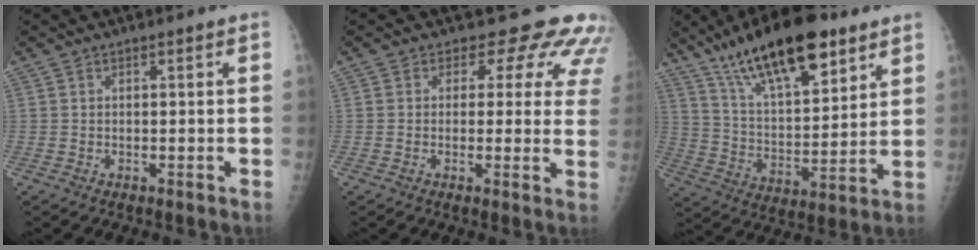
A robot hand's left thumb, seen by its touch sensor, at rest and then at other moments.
{"total": 11.5, "force": [9.2, 6.0, 3.4], "torque": [0.019, -0.040, 0.075]}
{"total": 21.4, "force": [13.7, 7.8, 14.5], "torque": [-0.215, -0.051, 0.240]}